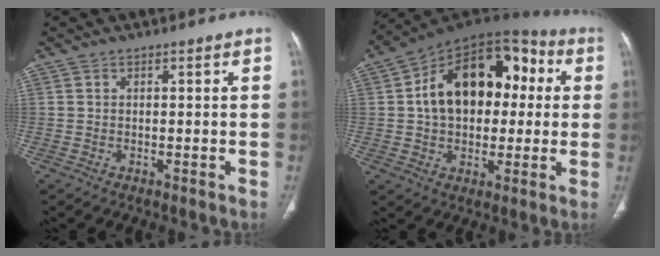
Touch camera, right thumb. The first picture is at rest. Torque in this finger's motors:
{"motor_torque": [0.93, 4.08, 1.45, -0.17, 0.22]}